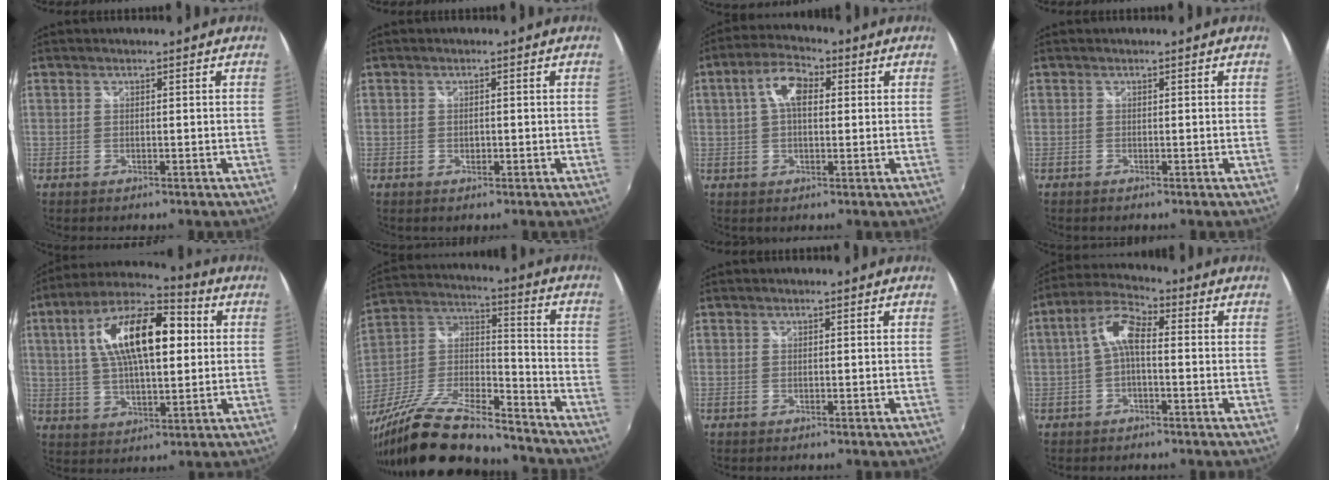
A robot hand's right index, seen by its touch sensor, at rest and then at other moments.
{"total": 1.1, "force": [-0.2, 0.8, 0.7], "torque": [-0.013, 0.000, -0.004]}
{"total": 7.0, "force": [1.6, 3.7, 5.7], "torque": [-0.107, 0.022, 0.025]}
{"total": 0.0}
{"total": 17.9, "force": [3.8, 7.4, 15.8], "torque": [-0.285, 0.029, 0.060]}
{"total": 23.5, "force": [-18.0, 6.5, 13.5], "torque": [-0.258, -0.019, -0.302]}
{"total": 0.0}
{"total": 6.3, "force": [-0.4, 2.6, 5.7], "torque": [-0.122, 0.023, -0.010]}